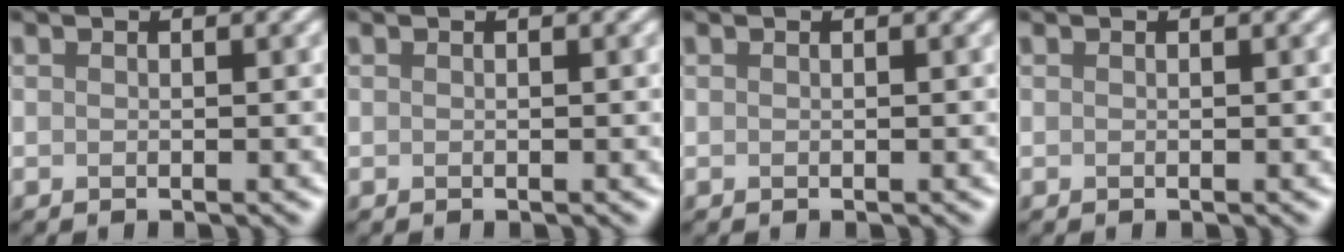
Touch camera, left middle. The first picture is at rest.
{"total": 0.0}
{"total": 0.0}
{"total": 0.0}